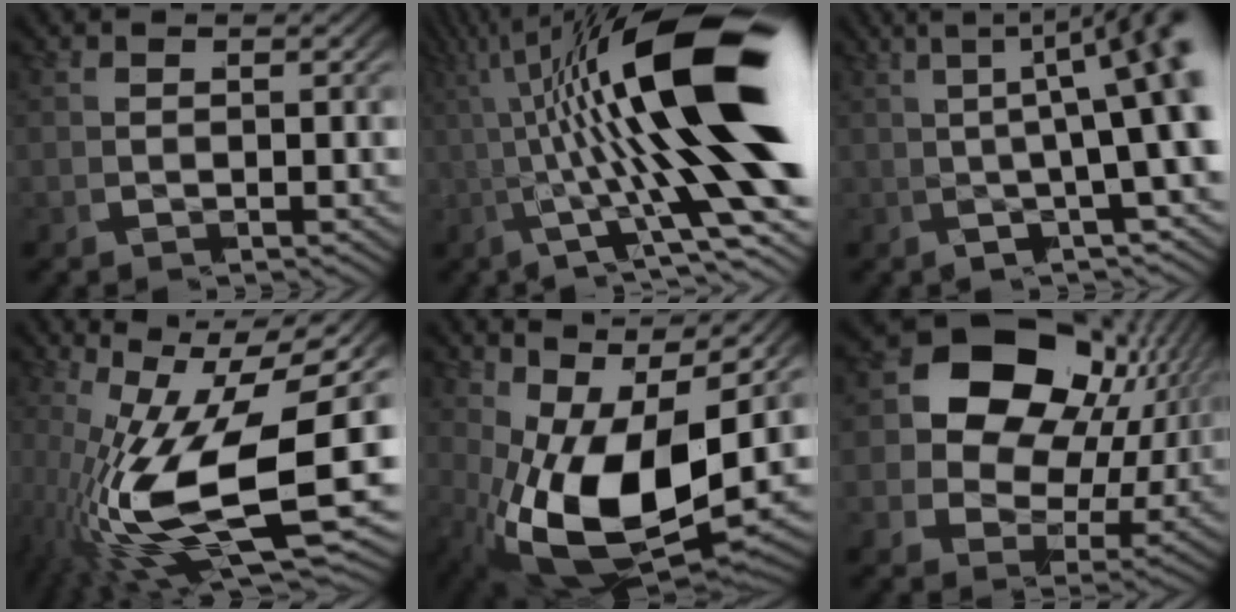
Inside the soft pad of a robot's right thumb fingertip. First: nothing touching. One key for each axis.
{"total": 12.1, "fx": 0.8, "fy": 4.2, "fz": 11.3, "tx": -0.191, "ty": -0.012, "tz": 0.006}
{"total": 7.5, "fx": 1.7, "fy": 3.6, "fz": 6.3, "tx": -0.075, "ty": 0.008, "tz": 0.011}
{"total": 15.4, "fx": -2.4, "fy": 8.5, "fz": 12.6, "tx": -0.275, "ty": -0.065, "tz": -0.018}
{"total": 14.2, "fx": 0.4, "fy": 8.5, "fz": 11.3, "tx": -0.241, "ty": -0.054, "tz": 0.028}
{"total": 13.5, "fx": 1.7, "fy": 10.5, "fz": 8.2, "tx": -0.165, "ty": -0.023, "tz": 0.016}